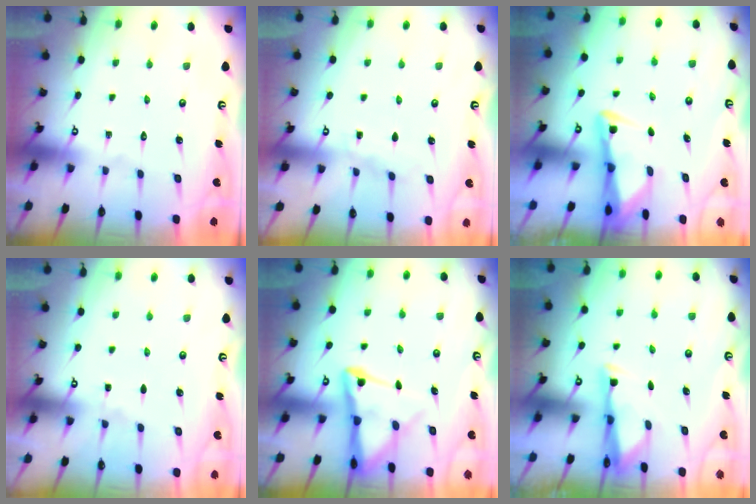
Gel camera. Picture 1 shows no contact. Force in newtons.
{"total": 4.0, "press": 3.9, "slide": 0.5}
{"total": 2.9, "press": 2.9, "slide": 0.4}
{"total": 2.9, "press": 2.9, "slide": 0.5}
{"total": 8.8, "press": 8.7, "slide": 1.1}
{"total": 3.1, "press": 3.1, "slide": 0.6}